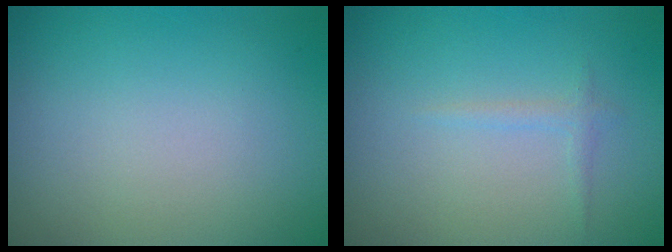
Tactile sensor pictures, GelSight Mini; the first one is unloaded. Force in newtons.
{"total": 0.8, "press": 0.8, "slide": 0.0}